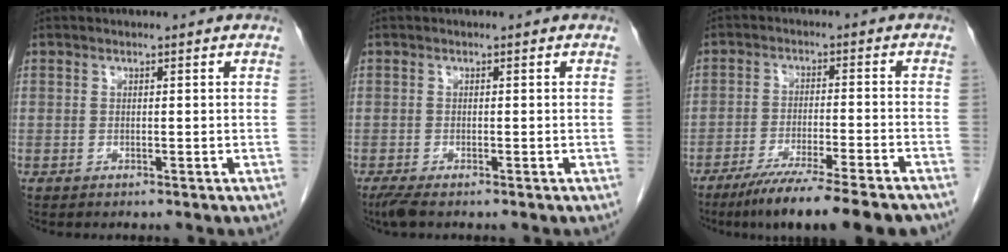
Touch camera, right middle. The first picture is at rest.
{"total": 2.0, "force": [-1.5, 0.3, 1.3], "torque": [-0.031, -0.009, -0.031]}
{"total": 13.9, "force": [-11.1, 0.2, 8.4], "torque": [-0.116, -0.036, -0.173]}